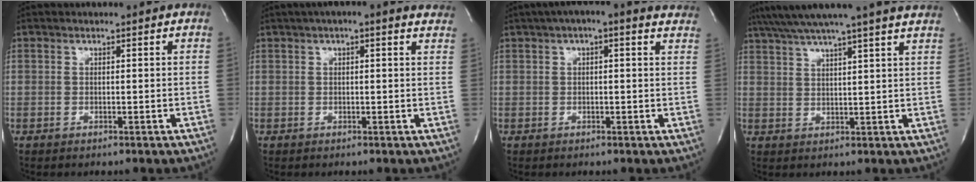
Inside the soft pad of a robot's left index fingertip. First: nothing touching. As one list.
[{"total": 7.5, "force": [5.7, 1.6, 4.7], "torque": [-0.066, 0.022, 0.057]}, {"total": 9.7, "force": [7.3, 2.5, 5.9], "torque": [-0.082, 0.028, 0.078]}, {"total": 17.6, "force": [15.4, -1.2, 8.4], "torque": [-0.151, 0.003, 0.205]}]